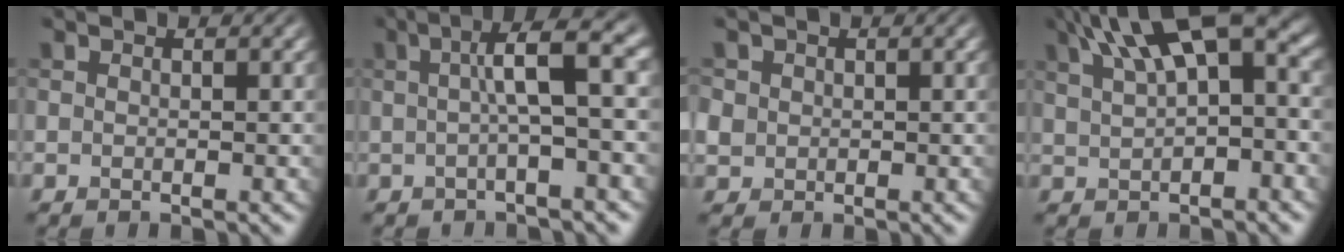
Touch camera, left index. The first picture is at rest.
{"total": 6.1, "force": [1.0, 1.2, 5.9], "torque": [-0.081, 0.022, 0.006]}
{"total": 1.7, "force": [0.3, 1.6, 0.4], "torque": [-0.007, -0.001, 0.006]}
{"total": 10.7, "force": [4.8, 4.1, 8.6], "torque": [-0.156, 0.024, 0.079]}